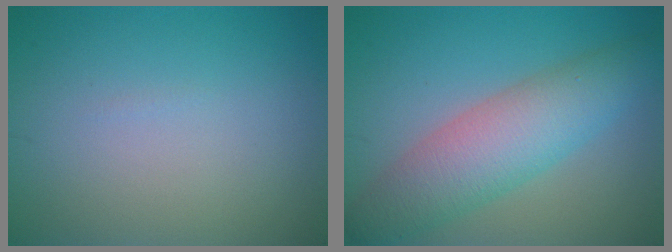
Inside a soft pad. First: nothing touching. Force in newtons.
{"total": 6.4, "press": 6.4, "slide": 0.1}